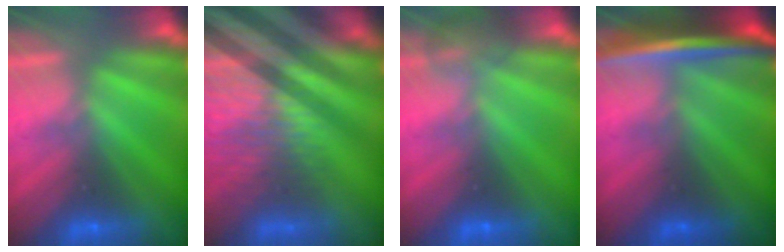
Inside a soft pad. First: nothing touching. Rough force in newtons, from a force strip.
{"total": 6.9}
{"total": 4.5}
{"total": 7.2}